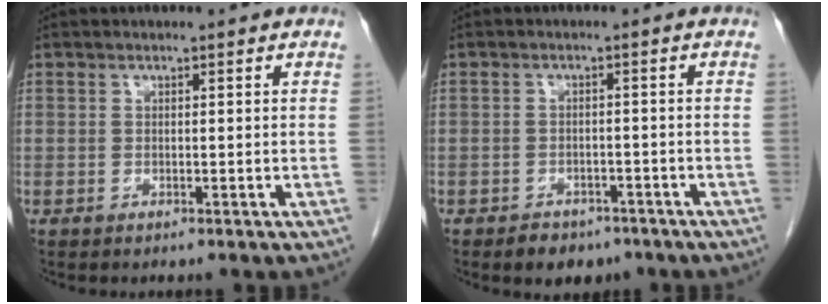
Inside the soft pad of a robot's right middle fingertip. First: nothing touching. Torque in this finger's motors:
{"motor_torque": [0.02, -0.01, 0.00, 0.00]}